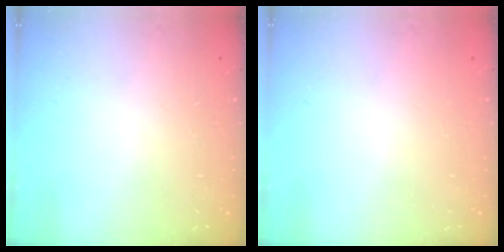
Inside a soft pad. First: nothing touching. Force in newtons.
{"total": 0.8, "press": 0.8, "slide": 0.1}